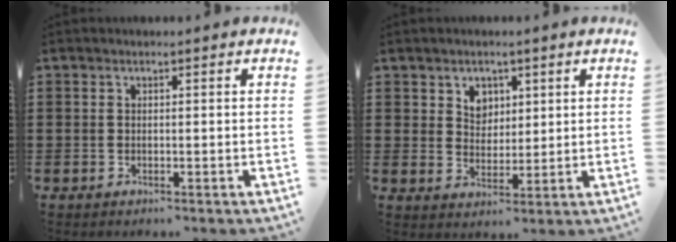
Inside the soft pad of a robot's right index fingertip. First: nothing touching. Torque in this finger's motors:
{"motor_torque": [0.07, 0.06, 0.07, 0.04]}